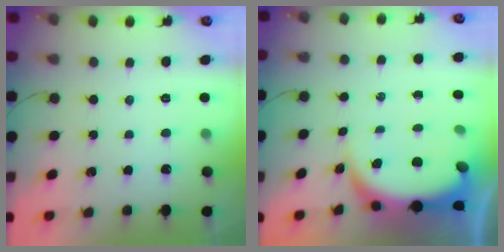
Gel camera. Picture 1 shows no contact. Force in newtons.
{"total": 7.8, "press": 7.6, "slide": 1.5}